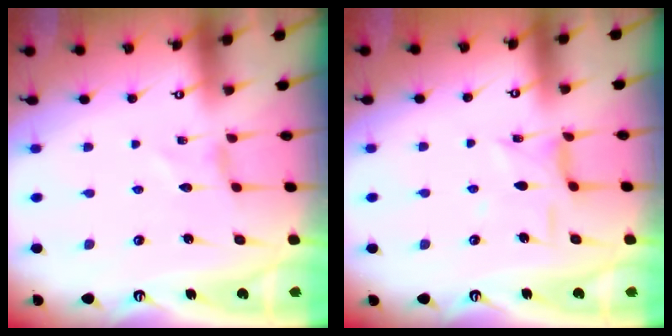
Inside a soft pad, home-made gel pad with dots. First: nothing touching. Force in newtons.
{"total": 6.8, "press": 6.8, "slide": 0.4}